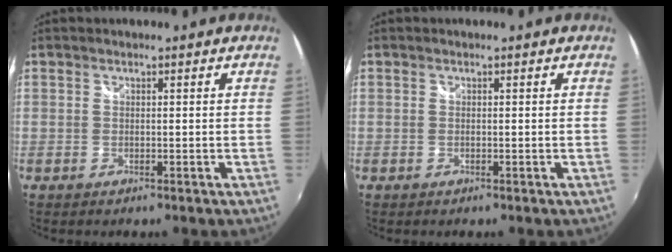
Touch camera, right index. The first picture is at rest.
{"total": 0.0}